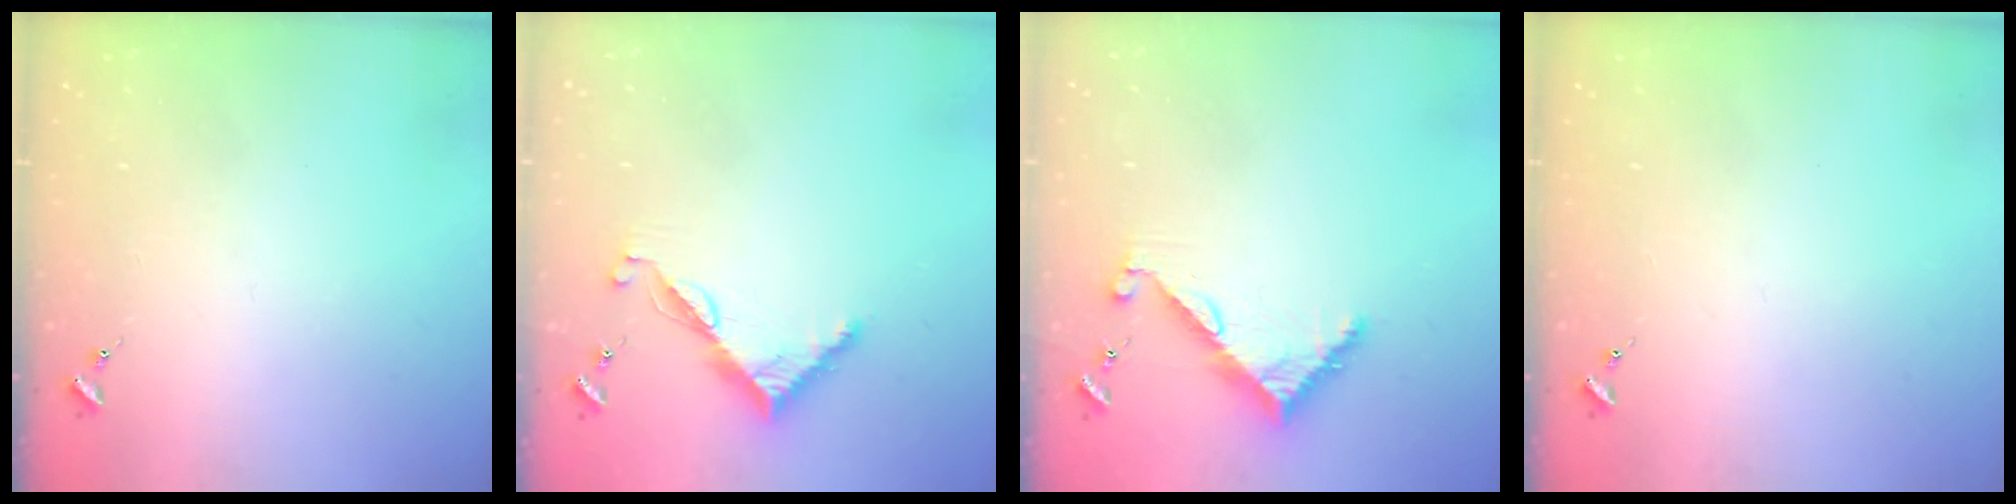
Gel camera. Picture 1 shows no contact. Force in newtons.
{"total": 7.5, "press": 7.4, "slide": 0.6}
{"total": 7.3, "press": 7.3, "slide": 0.6}
{"total": 0.0}